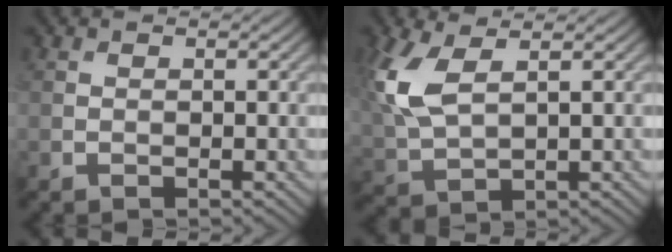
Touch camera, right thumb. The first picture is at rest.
{"total": 7.9, "force": [2.8, 3.6, 6.4], "torque": [-0.174, 0.006, 0.054]}